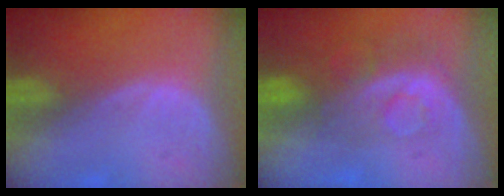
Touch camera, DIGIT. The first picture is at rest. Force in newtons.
{"total": 8.5, "press": 7.1, "slide": 4.7}